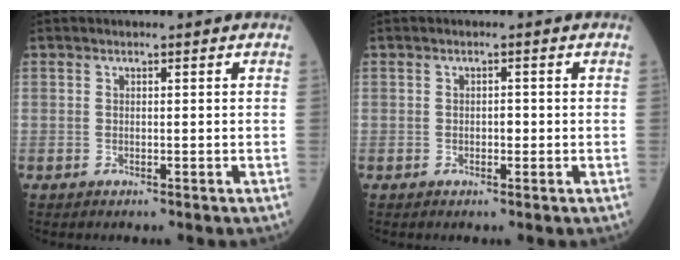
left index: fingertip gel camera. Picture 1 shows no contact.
{"total": 1.1, "force": [-0.2, 0.6, 0.9], "torque": [-0.011, 0.003, -0.004]}